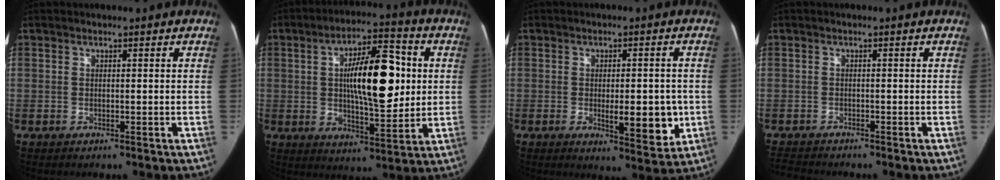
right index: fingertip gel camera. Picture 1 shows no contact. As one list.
[{"total": 15.4, "force": [2.1, 4.9, 14.4], "torque": [-0.228, 0.021, 0.034]}, {"total": 8.1, "force": [-1.4, 2.6, 7.5], "torque": [-0.098, -0.010, -0.012]}, {"total": 3.0, "force": [-2.9, 0.1, 0.3], "torque": [-0.002, -0.015, -0.050]}]